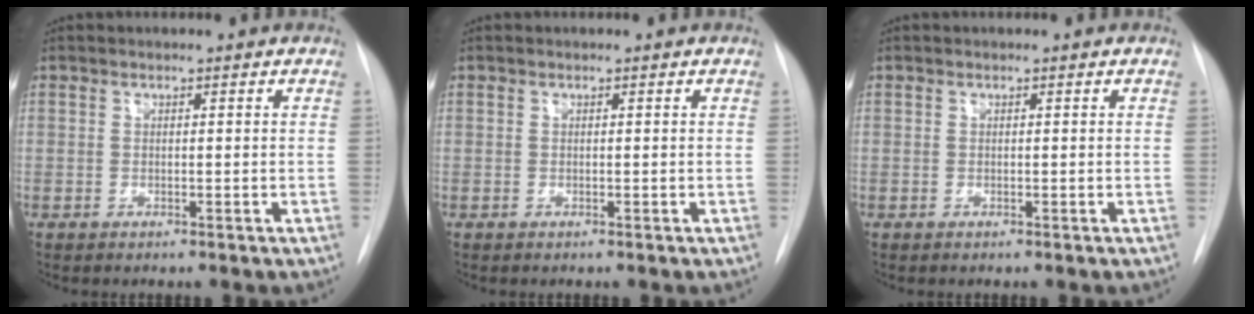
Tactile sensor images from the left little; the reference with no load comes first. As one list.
[{"total": 0.0}, {"total": 0.0}]